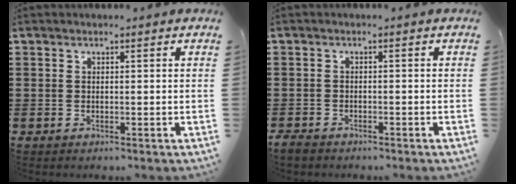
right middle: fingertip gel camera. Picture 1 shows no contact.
{"total": 1.6, "force": [-1.4, 0.7, 0.3], "torque": [-0.017, 0.002, -0.032]}